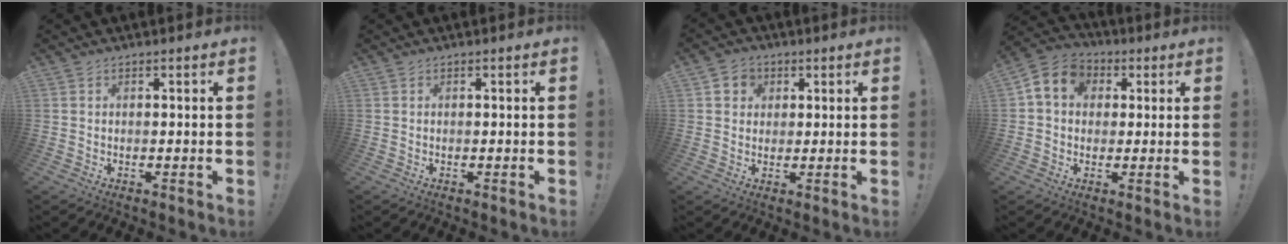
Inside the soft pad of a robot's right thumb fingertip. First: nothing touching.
{"total": 0.0}
{"total": 5.0, "force": [1.4, 4.5, 1.5], "torque": [-0.029, 0.005, 0.028]}
{"total": 9.1, "force": [2.0, 7.7, 4.5], "torque": [-0.067, 0.007, 0.044]}